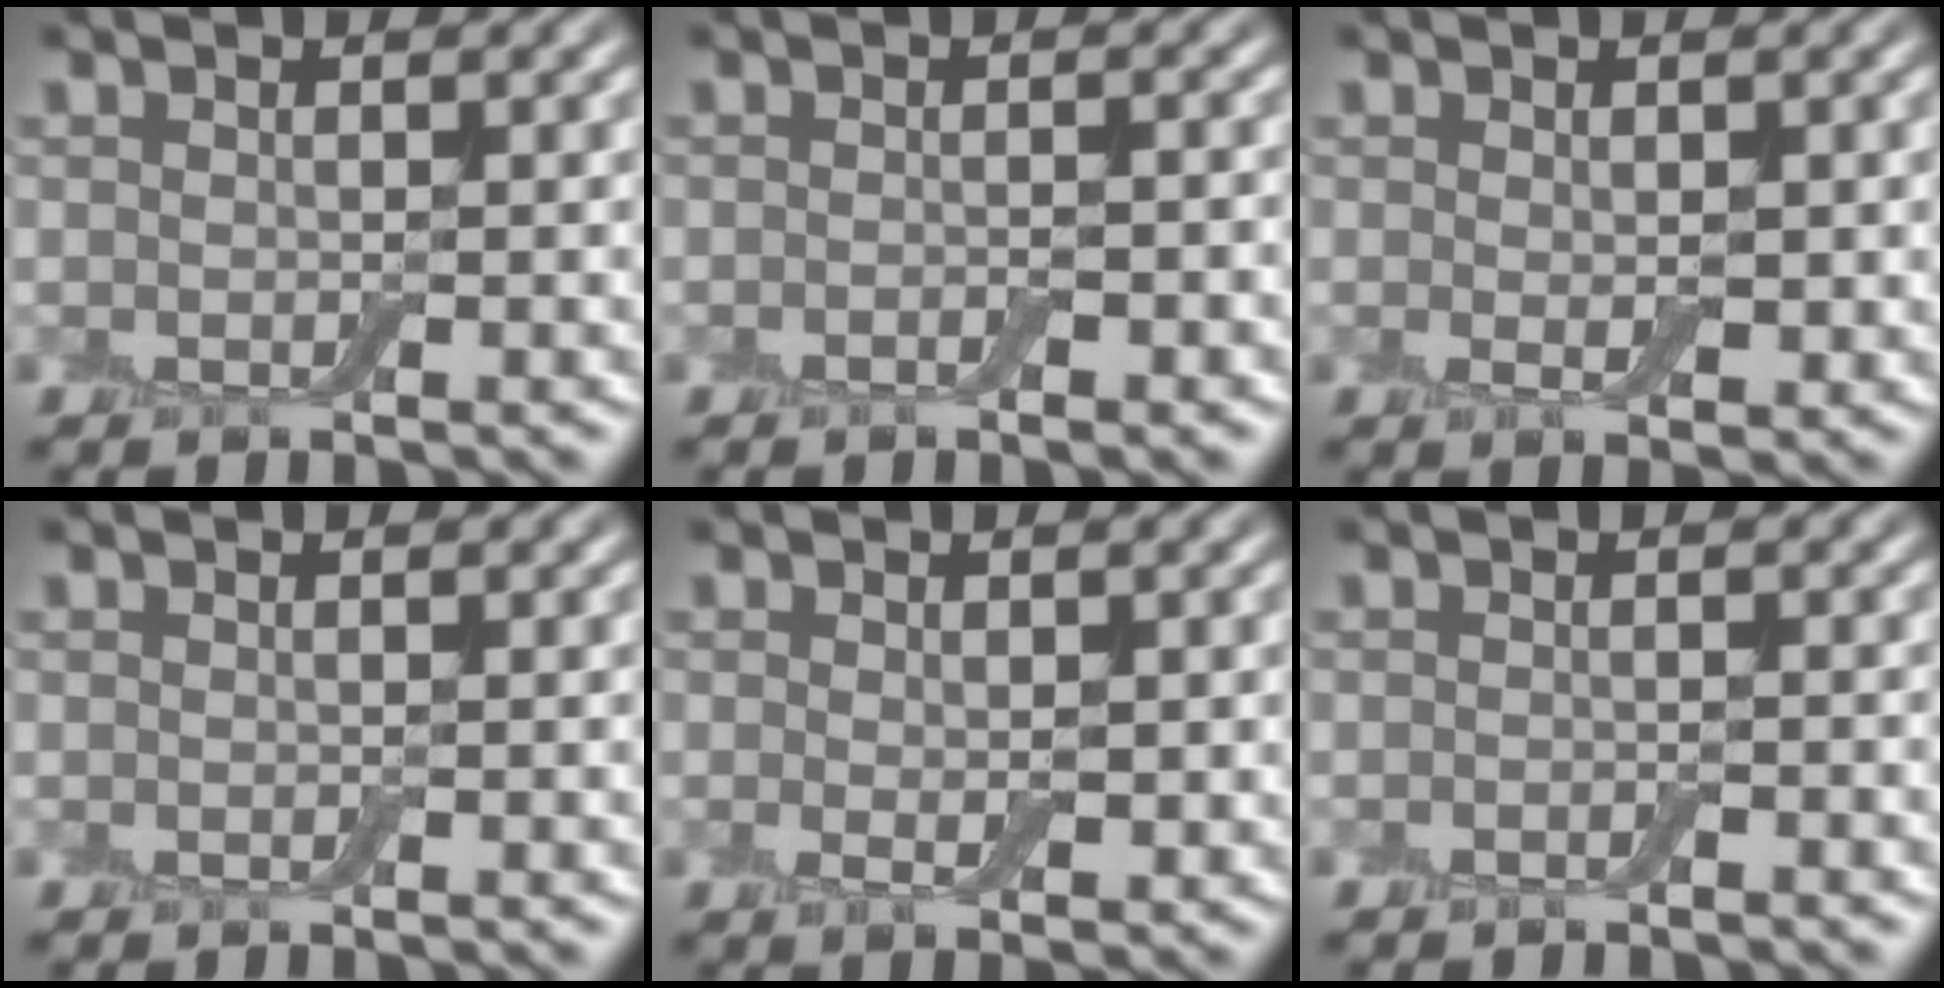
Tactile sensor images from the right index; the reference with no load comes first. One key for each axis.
{"total": 1.5, "fx": -0.8, "fy": 0.3, "fz": 1.2, "tx": -0.015, "ty": -0.001, "tz": -0.011}
{"total": 1.6, "fx": 0.1, "fy": 0.7, "fz": 1.4, "tx": -0.021, "ty": -0.004, "tz": 0.006}
{"total": 0.0}
{"total": 2.0, "fx": 0.0, "fy": 0.9, "fz": 1.7, "tx": -0.030, "ty": -0.006, "tz": 0.004}
{"total": 0.7, "fx": -0.6, "fy": 0.1, "fz": 0.4, "tx": -0.004, "ty": 0.000, "tz": -0.010}